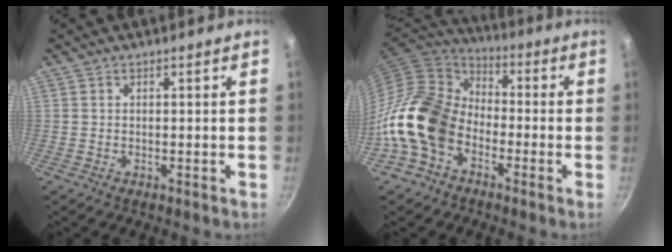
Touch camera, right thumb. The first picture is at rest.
{"total": 17.2, "force": [-5.6, 12.4, 10.6], "torque": [-0.172, 0.057, -0.129]}